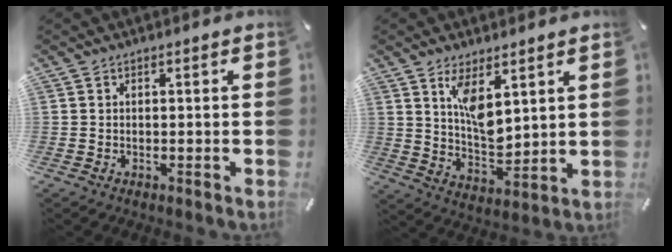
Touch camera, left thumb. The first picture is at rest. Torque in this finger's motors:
{"motor_torque": [1.66, 1.73, 1.04, -0.98, 0.33]}